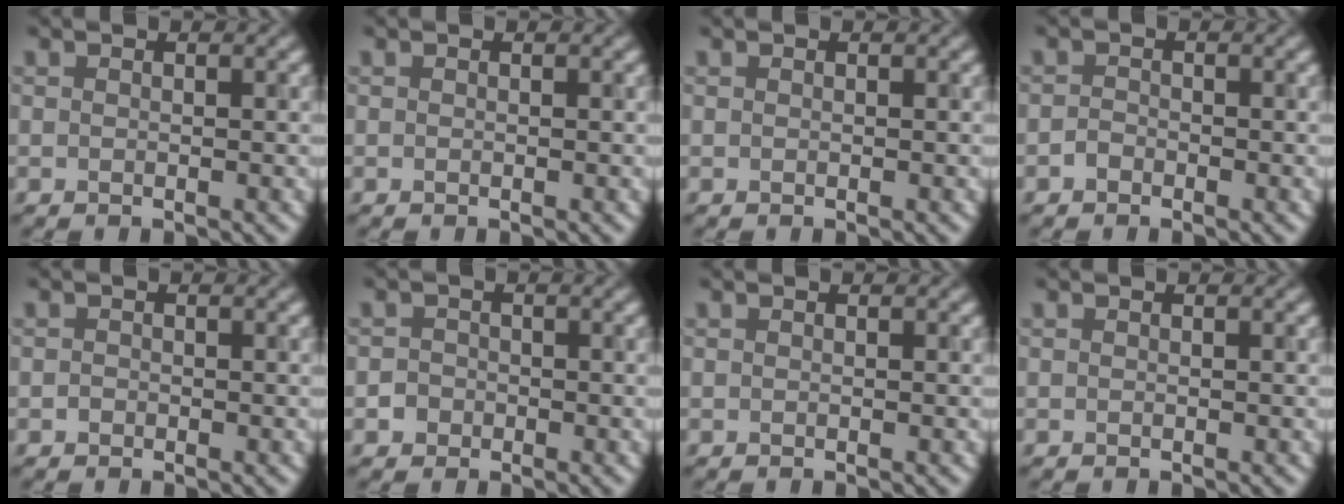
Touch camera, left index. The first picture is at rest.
{"total": 0.0}
{"total": 0.0}
{"total": 0.9, "force": [-0.7, 0.5, 0.2], "torque": [-0.003, 0.002, -0.017]}
{"total": 0.6, "force": [-0.3, 0.4, 0.2], "torque": [0.000, -0.002, -0.010]}
{"total": 1.7, "force": [-0.6, 1.5, 0.3], "torque": [0.012, 0.008, -0.019]}
{"total": 0.0}
{"total": 0.0}